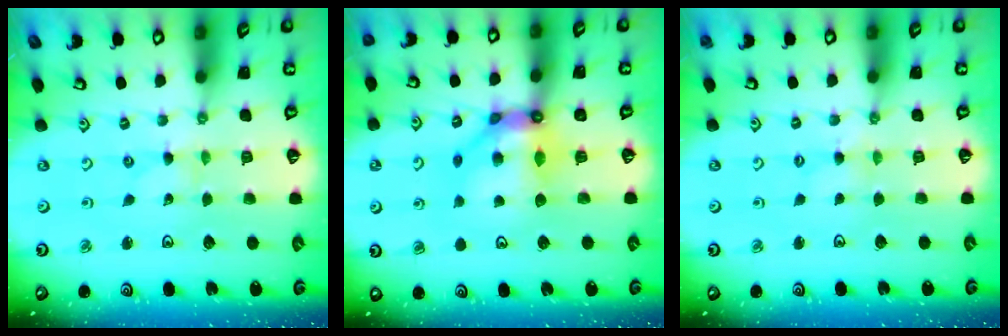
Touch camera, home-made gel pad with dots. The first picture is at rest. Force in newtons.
{"total": 11.0, "press": 10.9, "slide": 1.4}
{"total": 2.0, "press": 2.0, "slide": 0.2}